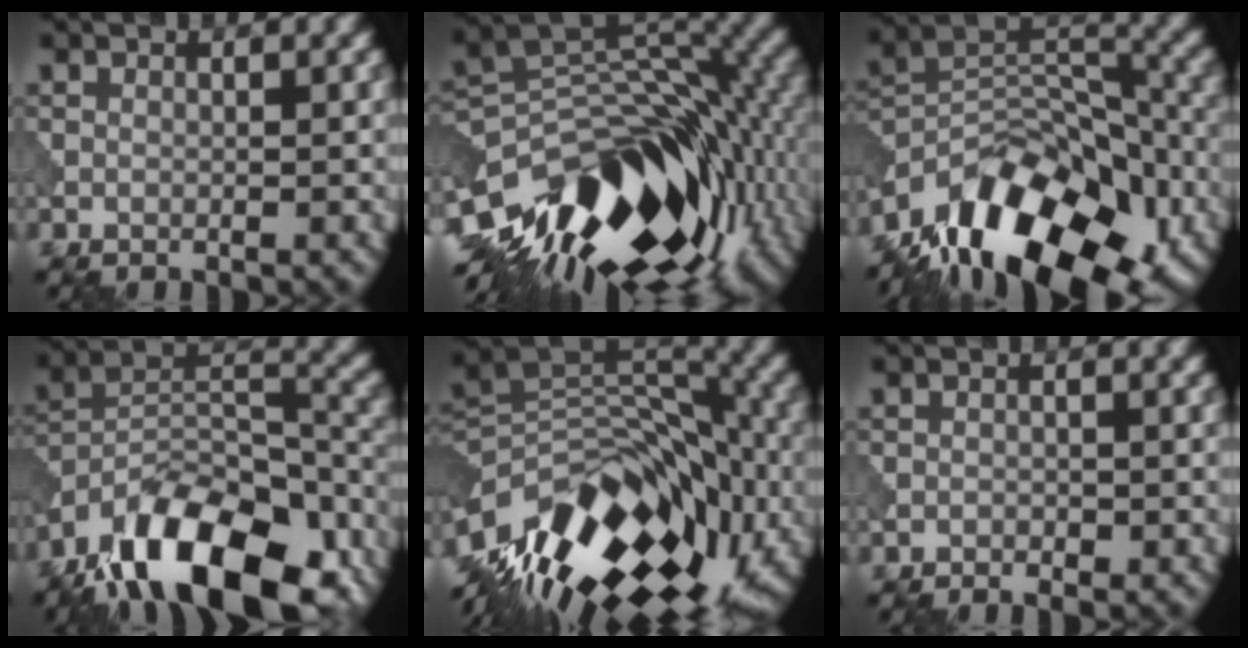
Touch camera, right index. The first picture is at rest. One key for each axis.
{"total": 15.4, "fx": -7.4, "fy": 8.5, "fz": 10.5, "tx": -0.198, "ty": 0.013, "tz": -0.134}
{"total": 15.0, "fx": -9.9, "fy": 7.6, "fz": 8.4, "tx": -0.150, "ty": 0.021, "tz": -0.169}
{"total": 16.4, "fx": -11.7, "fy": 6.6, "fz": 9.4, "tx": -0.181, "ty": 0.002, "tz": -0.192}
{"total": 15.6, "fx": -7.5, "fy": 8.4, "fz": 10.8, "tx": -0.205, "ty": 0.020, "tz": -0.143}
{"total": 0.8, "fx": -0.6, "fy": 0.4, "fz": 0.4, "tx": -0.003, "ty": 0.000, "tz": -0.012}